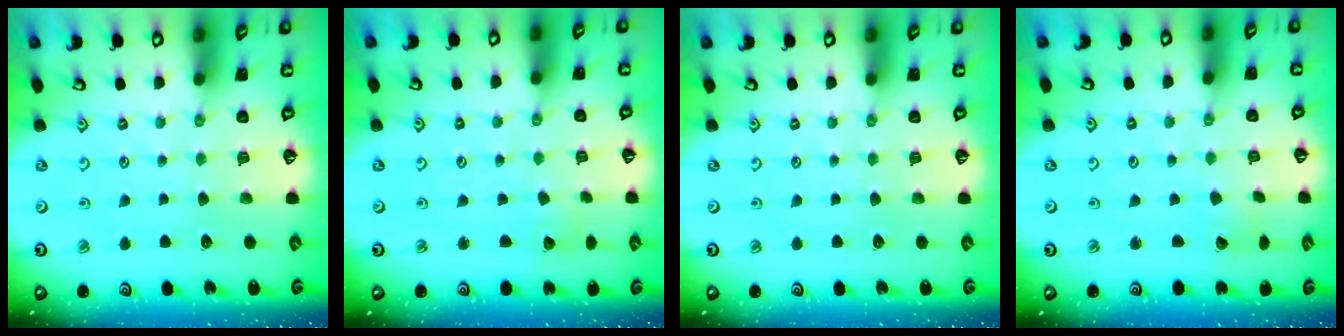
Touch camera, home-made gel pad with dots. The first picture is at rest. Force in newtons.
{"total": 2.9, "press": 2.9, "slide": 0.3}
{"total": 0.0}
{"total": 2.1, "press": 2.1, "slide": 0.3}